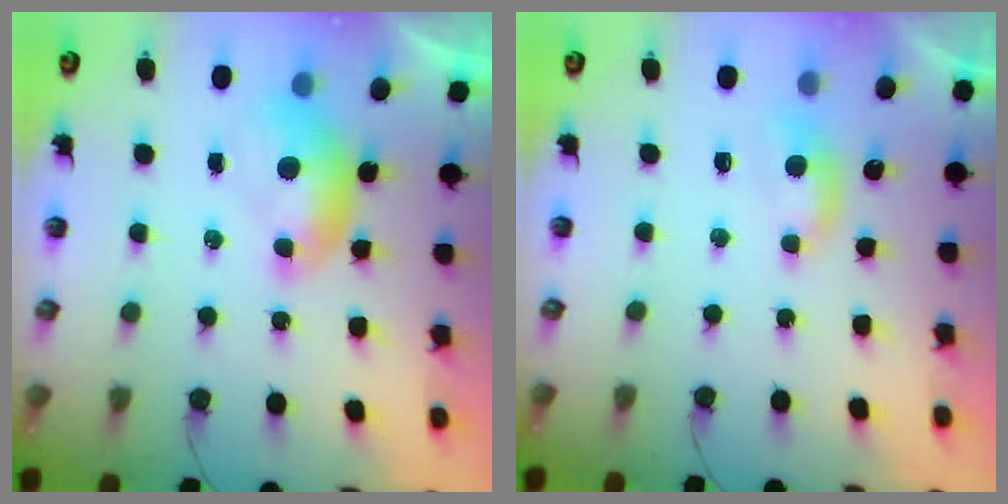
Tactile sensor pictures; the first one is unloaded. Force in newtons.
{"total": 1.9, "press": 1.9, "slide": 0.5}